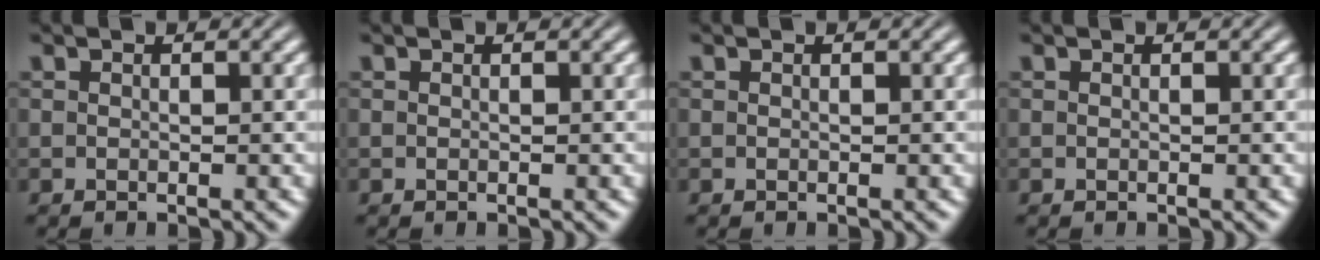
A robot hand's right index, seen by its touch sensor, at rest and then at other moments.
{"total": 0.0}
{"total": 0.0}
{"total": 0.0}